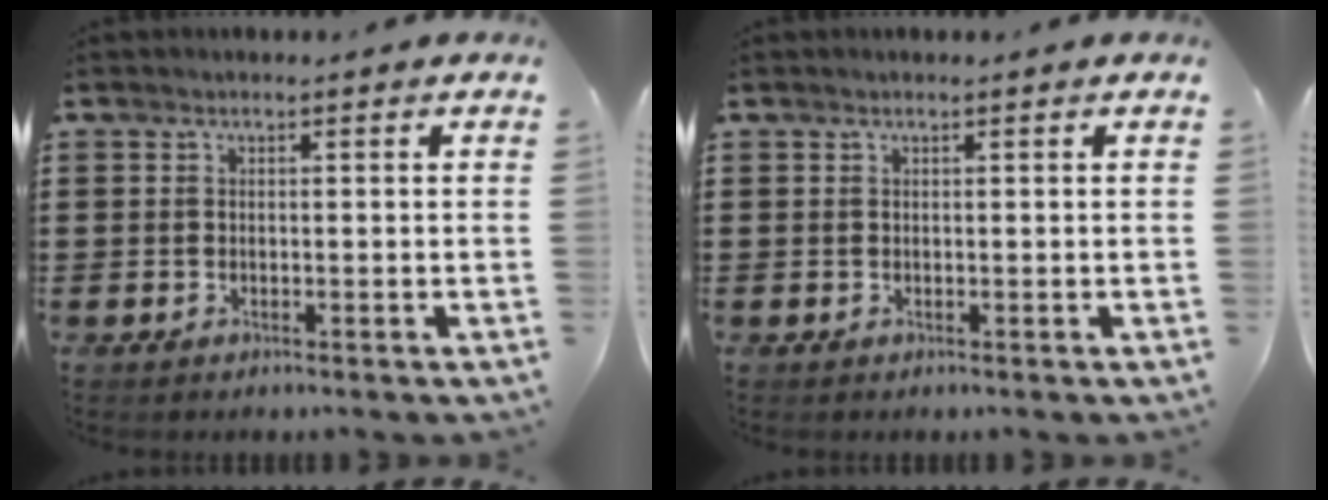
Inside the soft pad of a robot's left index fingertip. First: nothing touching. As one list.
[{"total": 0.0}]